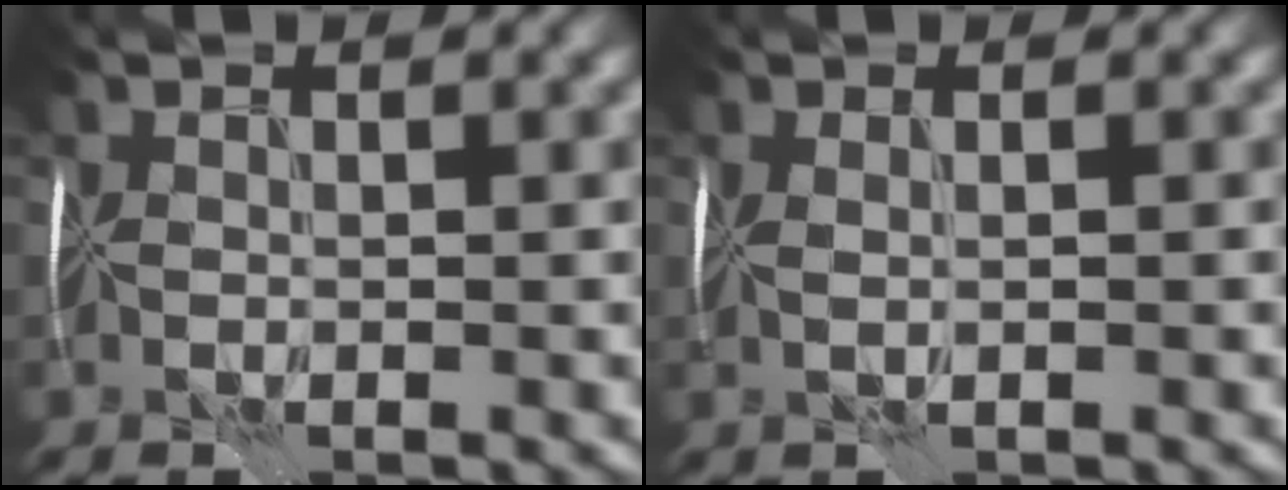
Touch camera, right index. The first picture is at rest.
{"total": 0.6, "force": [0.1, -0.6, 0.2], "torque": [-0.002, 0.003, 0.009]}